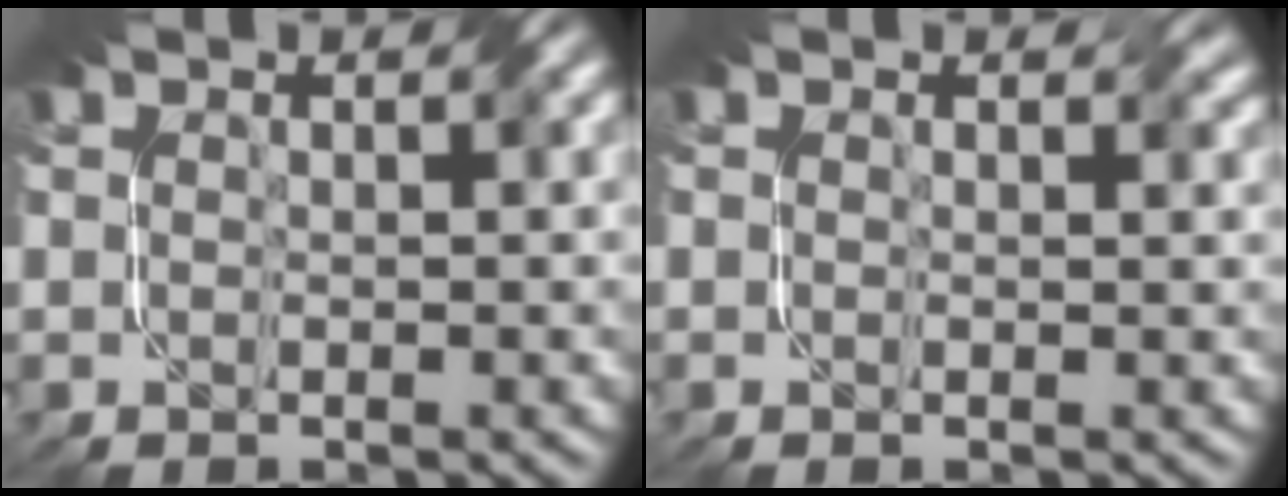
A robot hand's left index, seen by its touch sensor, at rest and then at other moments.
{"total": 0.6, "force": [0.4, 0.4, 0.3], "torque": [-0.001, -0.002, 0.005]}